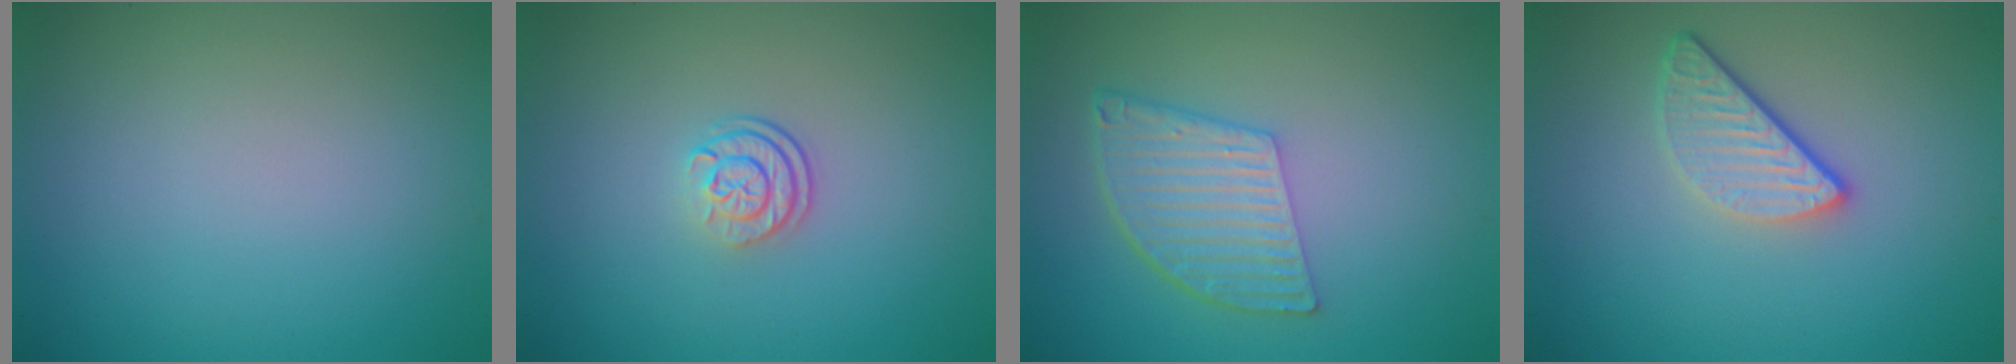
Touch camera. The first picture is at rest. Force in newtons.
{"total": 2.3, "press": 1.7, "slide": 1.7}
{"total": 5.2, "press": 3.9, "slide": 3.5}
{"total": 3.2, "press": 2.6, "slide": 1.9}